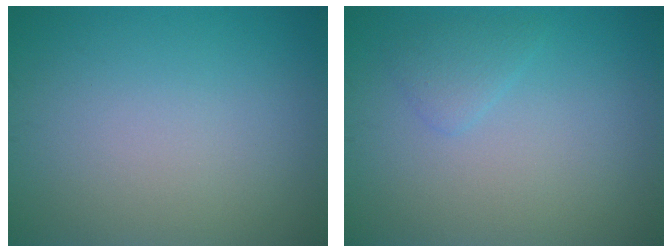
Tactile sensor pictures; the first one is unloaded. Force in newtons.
{"total": 1.4, "press": 1.4, "slide": 0.1}